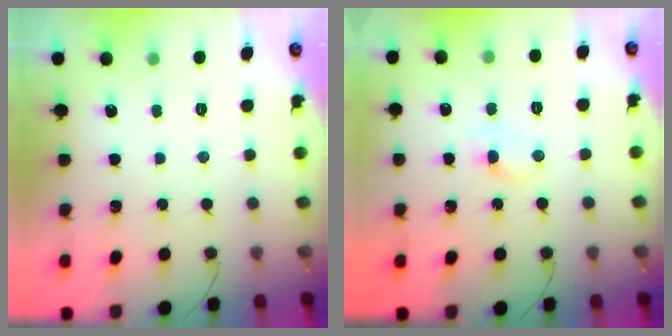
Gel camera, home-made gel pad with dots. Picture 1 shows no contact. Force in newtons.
{"total": 4.5, "press": 4.3, "slide": 1.3}